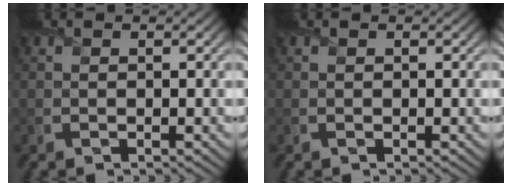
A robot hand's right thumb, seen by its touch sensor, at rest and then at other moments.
{"total": 0.0}